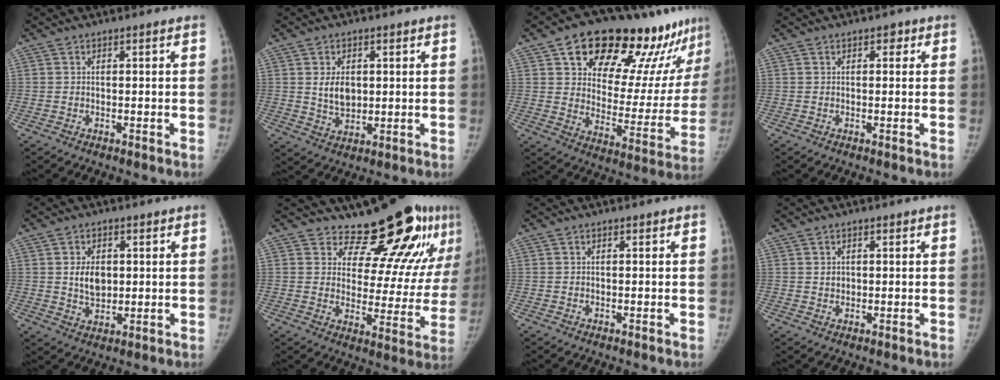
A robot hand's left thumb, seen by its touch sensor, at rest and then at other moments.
{"total": 6.0, "force": [1.1, 4.2, 4.1], "torque": [-0.050, -0.012, 0.028]}
{"total": 25.3, "force": [17.5, 10.9, 14.6], "torque": [-0.160, -0.066, 0.252]}
{"total": 1.5, "force": [0.6, 1.0, 0.8], "torque": [0.004, 0.002, 0.003]}
{"total": 6.1, "force": [1.0, 4.3, 4.2], "torque": [-0.049, -0.009, 0.023]}
{"total": 18.0, "force": [13.6, 7.0, 9.6], "torque": [-0.076, -0.108, 0.175]}
{"total": 0.0}
{"total": 1.9, "force": [0.6, 1.6, 0.8], "torque": [-0.004, -0.003, 0.012]}